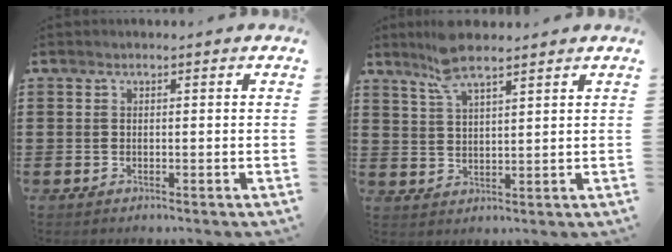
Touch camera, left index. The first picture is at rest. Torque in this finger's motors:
{"motor_torque": [1.13, -1.01, 0.47, 0.14]}